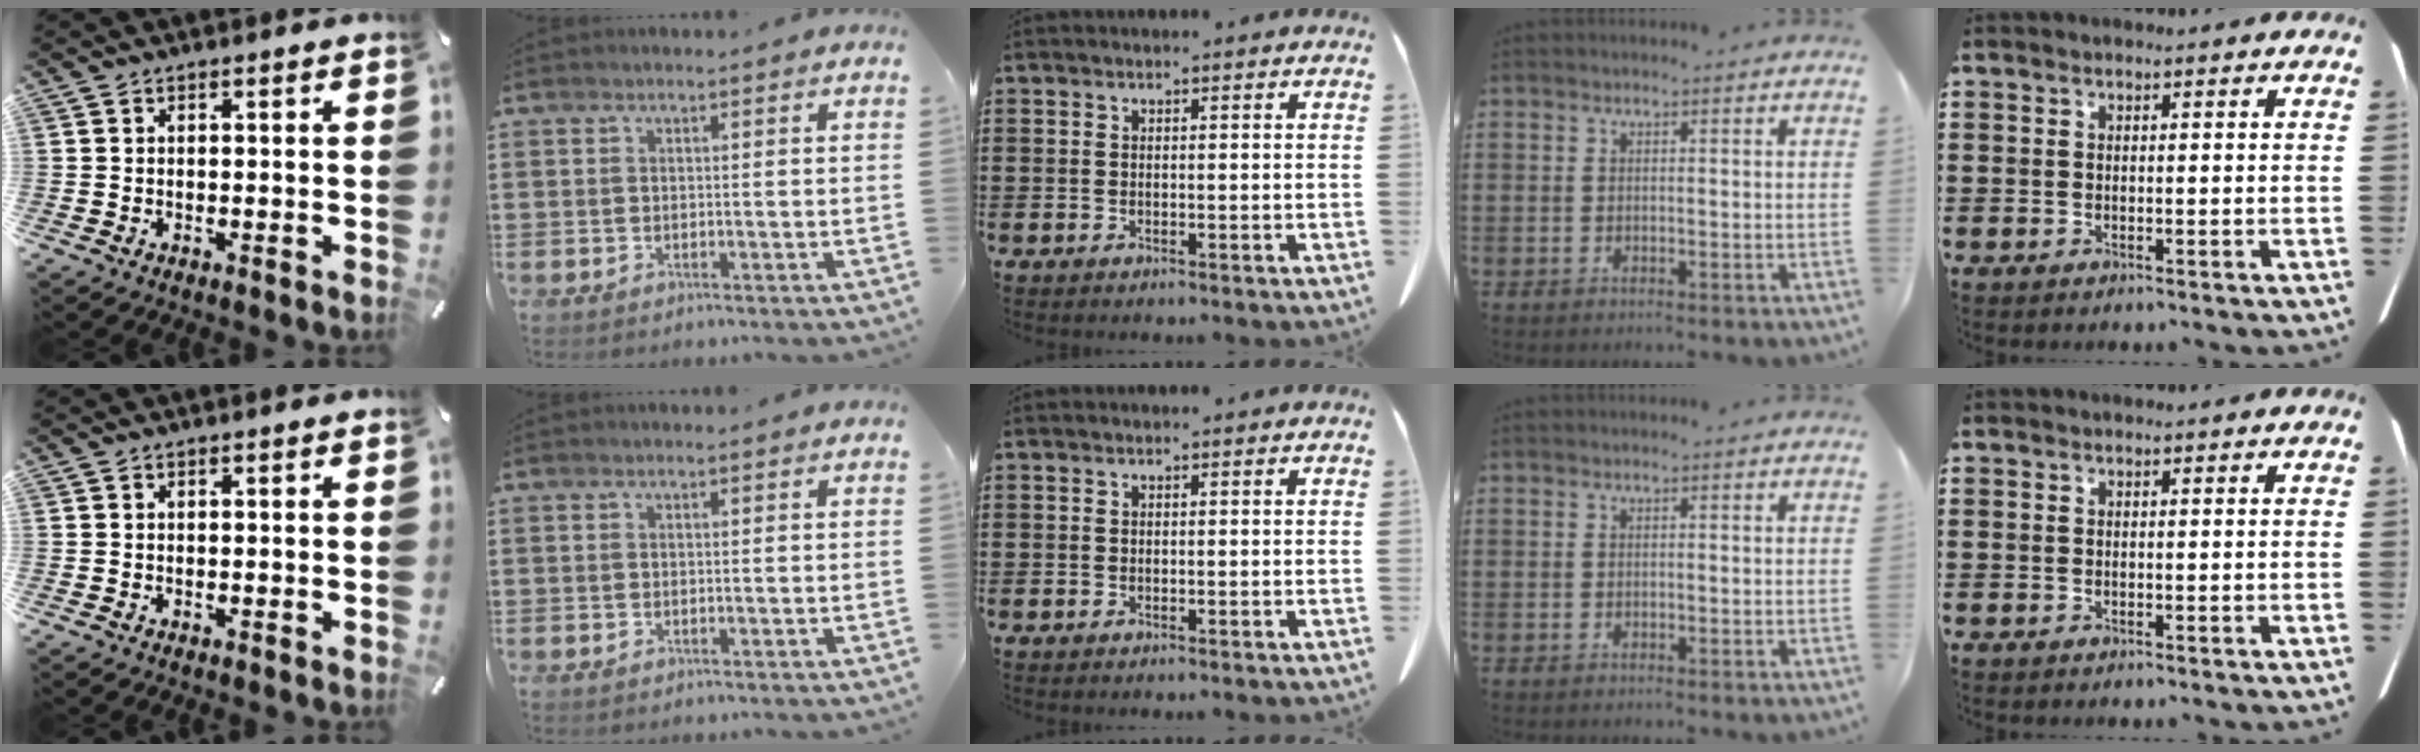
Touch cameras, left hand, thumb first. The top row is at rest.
{}